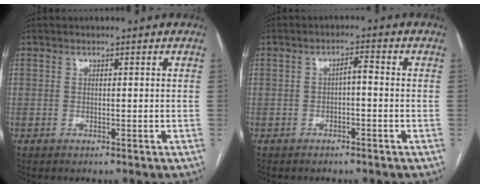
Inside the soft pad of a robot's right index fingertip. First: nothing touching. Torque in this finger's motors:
{"motor_torque": [0.32, -0.08, 0.14, 0.03]}